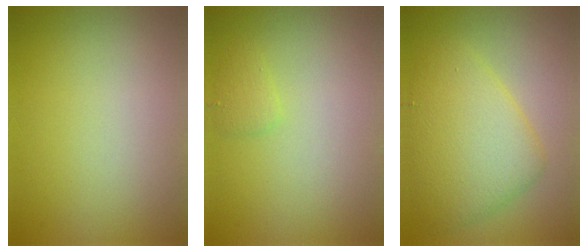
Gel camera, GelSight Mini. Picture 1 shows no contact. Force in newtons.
{"total": 1.1, "press": 1.1, "slide": 0.1}
{"total": 6.3, "press": 6.3, "slide": 0.1}